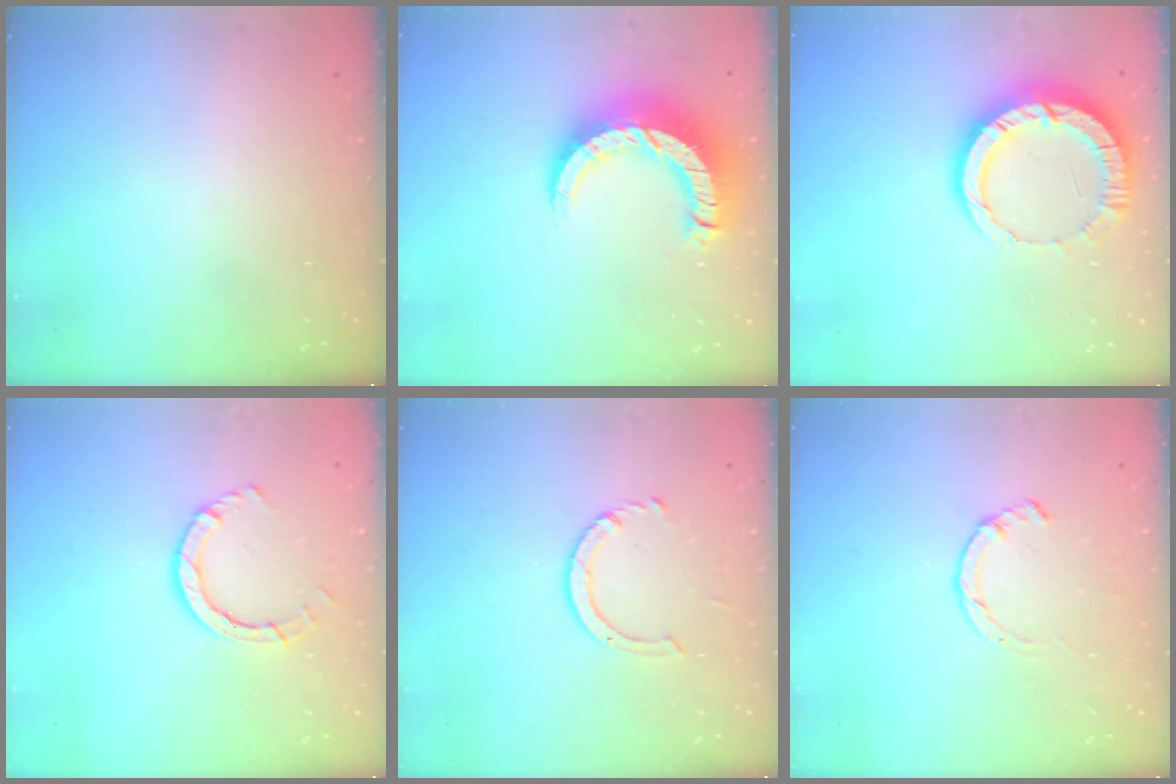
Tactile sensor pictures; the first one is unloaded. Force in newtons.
{"total": 12.9, "press": 12.9, "slide": 1.3}
{"total": 11.3, "press": 11.2, "slide": 1.2}
{"total": 5.9, "press": 5.9, "slide": 0.5}
{"total": 4.0, "press": 3.9, "slide": 0.5}
{"total": 2.8, "press": 2.8, "slide": 0.4}